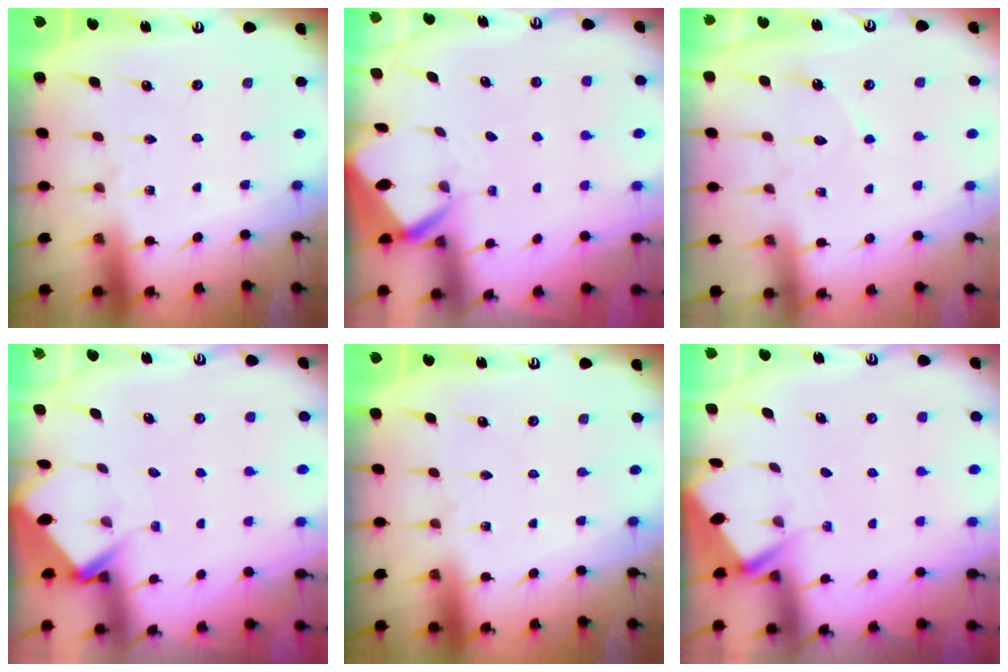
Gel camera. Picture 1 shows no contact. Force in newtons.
{"total": 3.8, "press": 3.8, "slide": 0.2}
{"total": 5.0, "press": 4.9, "slide": 0.6}
{"total": 4.1, "press": 4.1, "slide": 0.2}
{"total": 0.0}
{"total": 2.8, "press": 2.8, "slide": 0.3}